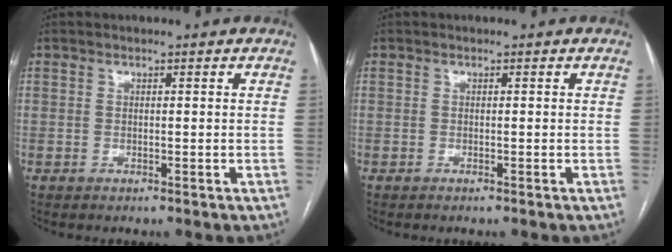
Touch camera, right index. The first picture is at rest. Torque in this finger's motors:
{"motor_torque": [-0.07, -0.04, -0.03, 0.00]}